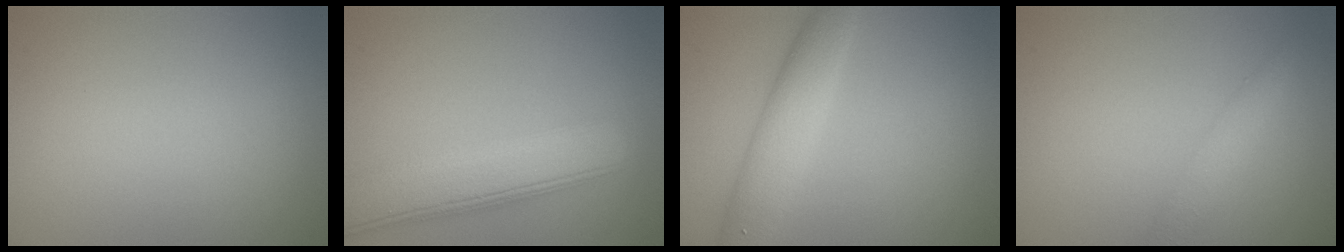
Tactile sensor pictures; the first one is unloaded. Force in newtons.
{"total": 6.7, "press": 6.6, "slide": 0.6}
{"total": 4.1, "press": 4.1, "slide": 0.0}
{"total": 1.9, "press": 1.9, "slide": 0.1}